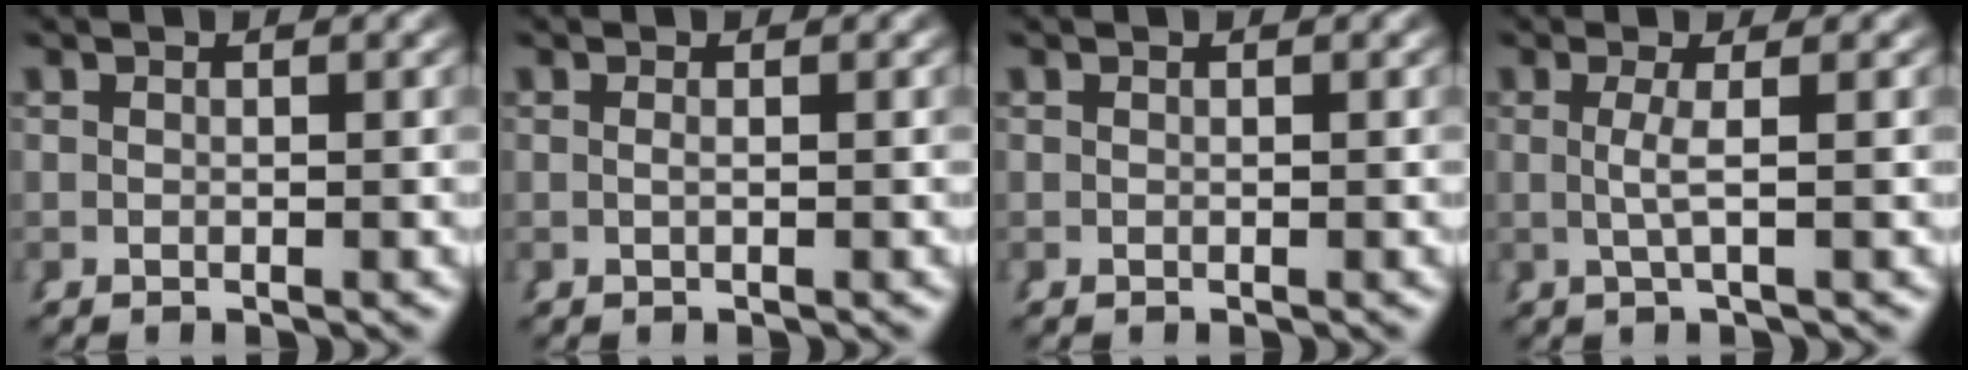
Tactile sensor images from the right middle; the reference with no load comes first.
{"total": 0.6, "force": [-0.2, -0.4, 0.4], "torque": [-0.012, -0.007, -0.001]}
{"total": 0.0}
{"total": 2.1, "force": [0.5, -0.9, 1.8], "torque": [-0.035, -0.003, 0.012]}